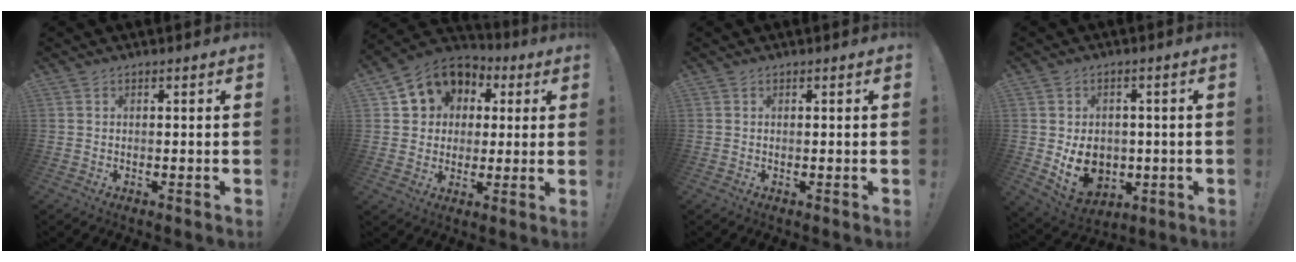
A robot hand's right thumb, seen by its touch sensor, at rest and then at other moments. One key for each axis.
{"total": 10.8, "fx": 4.0, "fy": 9.5, "fz": 3.2, "tx": -0.041, "ty": -0.026, "tz": 0.084}
{"total": 0.0}
{"total": 10.8, "fx": -1.2, "fy": 8.9, "fz": 5.9, "tx": -0.099, "ty": -0.003, "tz": -0.012}